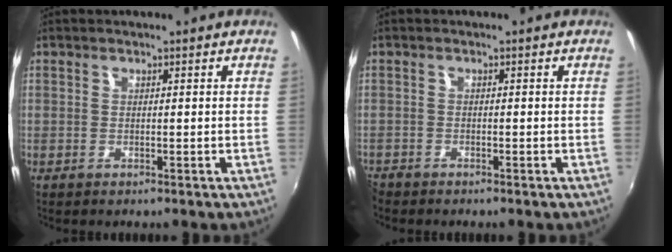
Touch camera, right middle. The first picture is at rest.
{"total": 1.8, "force": [-1.7, 0.3, 0.2], "torque": [-0.011, -0.010, -0.038]}